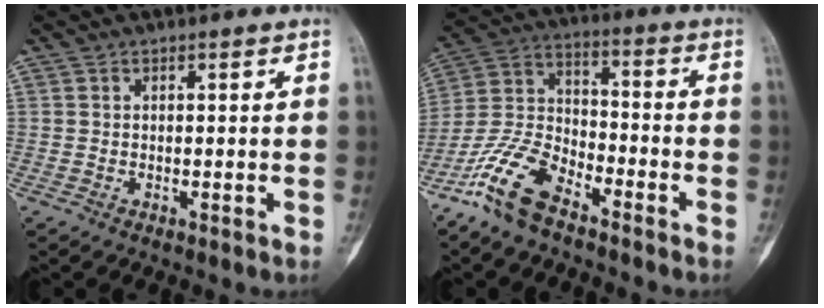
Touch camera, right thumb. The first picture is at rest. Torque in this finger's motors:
{"motor_torque": [0.23, 0.17, 1.00, -1.37, -0.03]}